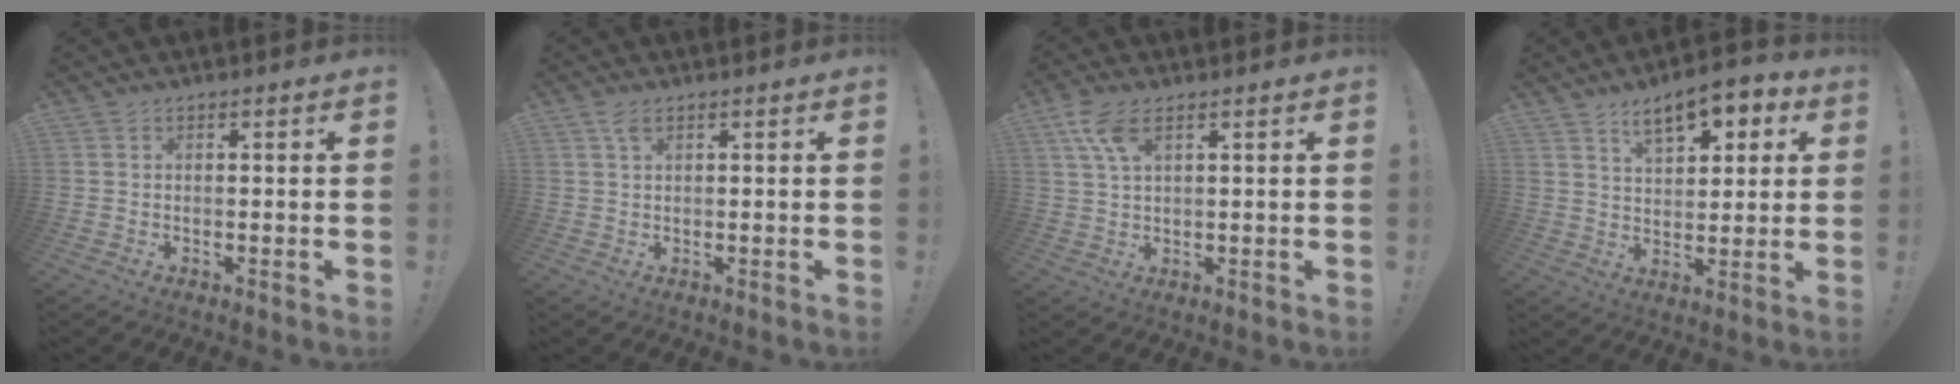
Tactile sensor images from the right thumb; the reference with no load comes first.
{"total": 2.4, "force": [1.3, 1.0, 1.8], "torque": [-0.034, -0.002, 0.022]}
{"total": 7.0, "force": [3.6, 2.9, 5.2], "torque": [-0.102, -0.007, 0.069]}
{"total": 11.1, "force": [6.2, 5.5, 7.3], "torque": [-0.098, -0.028, 0.107]}